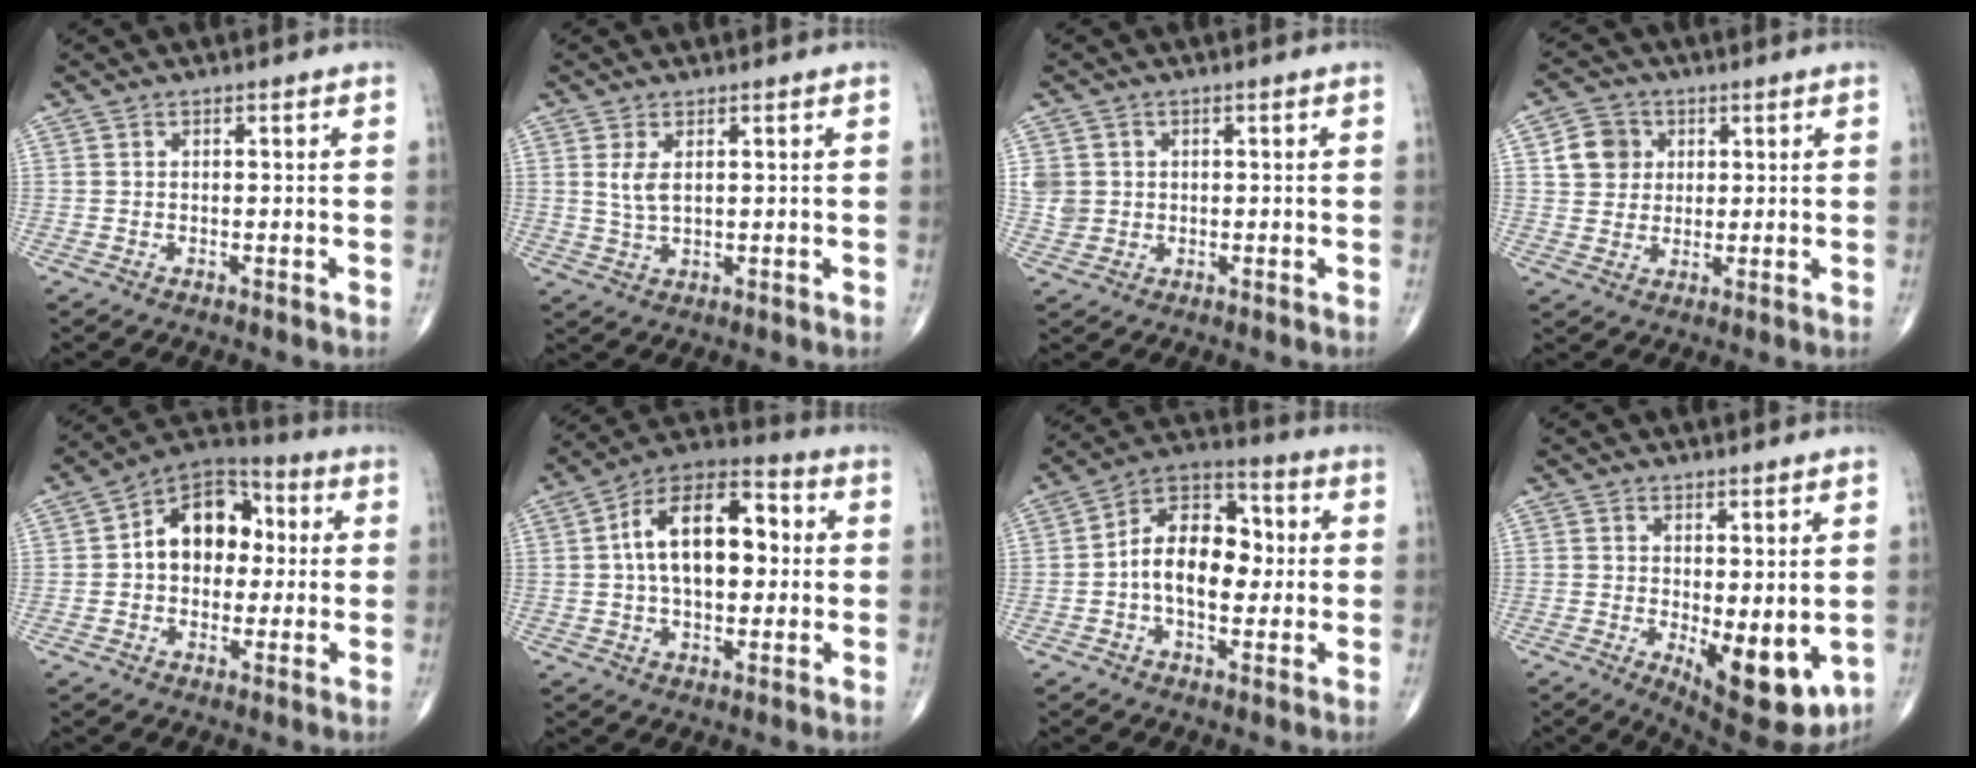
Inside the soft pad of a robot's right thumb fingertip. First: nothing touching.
{"total": 3.5, "force": [1.1, 1.7, 2.9], "torque": [-0.059, -0.007, 0.029]}
{"total": 4.0, "force": [0.5, 3.8, 1.4], "torque": [-0.011, 0.004, 0.016]}
{"total": 6.8, "force": [1.9, 6.0, 2.4], "torque": [-0.018, -0.002, 0.032]}
{"total": 13.4, "force": [1.4, 9.6, 9.3], "torque": [-0.101, 0.028, 0.008]}
{"total": 17.0, "force": [1.8, 9.6, 13.9], "torque": [-0.209, 0.032, 0.023]}
{"total": 13.9, "force": [-0.3, 8.7, 10.8], "torque": [-0.151, 0.034, -0.014]}
{"total": 11.4, "force": [-1.7, 4.7, 10.3], "torque": [-0.125, -0.027, -0.007]}